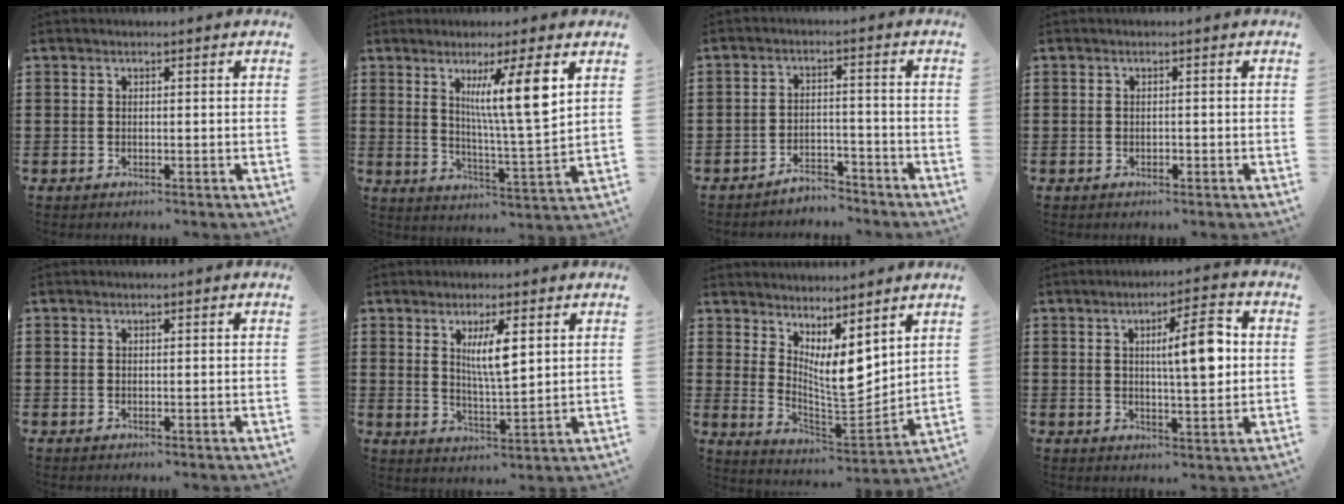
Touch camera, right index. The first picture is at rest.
{"total": 10.2, "force": [4.3, 0.8, 9.2], "torque": [-0.162, -0.011, 0.064]}
{"total": 3.8, "force": [-3.7, 0.6, 0.3], "torque": [-0.011, 0.007, -0.077]}
{"total": 0.5, "force": [-0.2, 0.2, 0.4], "torque": [-0.010, -0.002, -0.004]}
{"total": 0.0}
{"total": 5.7, "force": [2.1, 1.4, 5.1], "torque": [-0.097, 0.002, 0.033]}
{"total": 7.6, "force": [4.7, 2.7, 5.3], "torque": [-0.106, -0.036, 0.083]}
{"total": 8.2, "force": [1.4, 1.9, 7.8], "torque": [-0.123, -0.003, 0.014]}